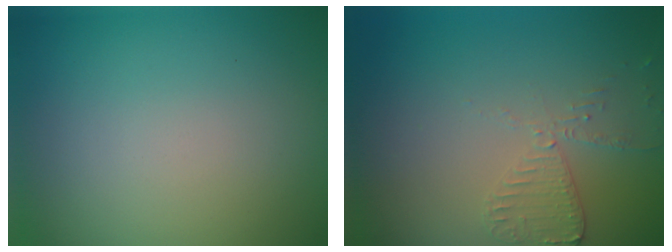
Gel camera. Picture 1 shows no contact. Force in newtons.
{"total": 2.4, "press": 2.4, "slide": 0.2}